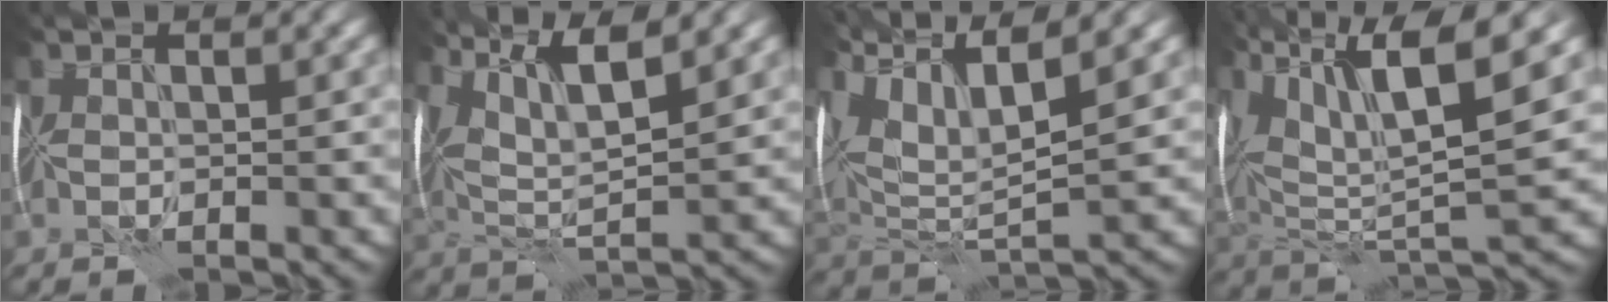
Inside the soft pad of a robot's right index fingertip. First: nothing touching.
{"total": 7.2, "force": [4.0, 1.9, 5.7], "torque": [-0.103, 0.006, 0.059]}
{"total": 11.6, "force": [5.9, 3.8, 9.3], "torque": [-0.187, 0.022, 0.103]}
{"total": 13.3, "force": [6.3, 3.8, 11.0], "torque": [-0.223, 0.012, 0.126]}